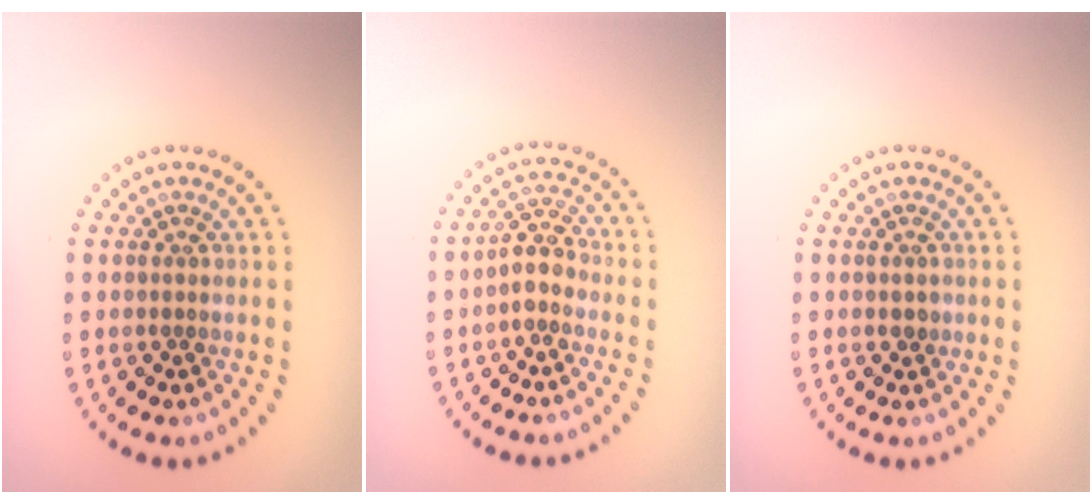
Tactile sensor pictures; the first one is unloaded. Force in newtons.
{"total": 2.4, "press": 2.1, "slide": 1.2}
{"total": 0.8, "press": 0.8, "slide": 0.1}